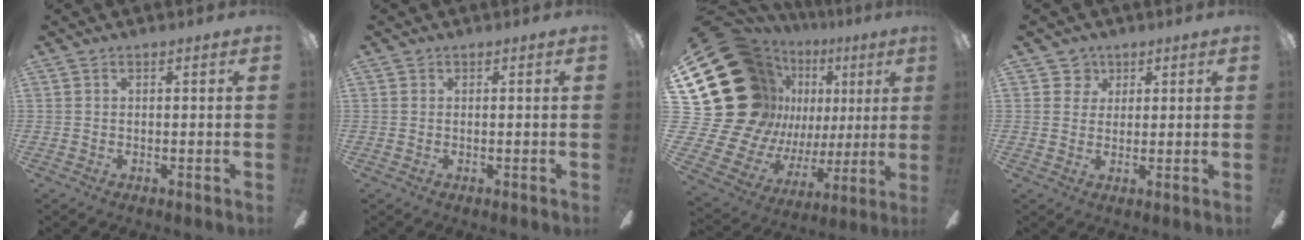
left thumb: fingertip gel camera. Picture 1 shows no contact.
{"total": 0.0}
{"total": 29.4, "force": [8.0, 22.4, 17.2], "torque": [-0.338, -0.087, 0.211]}
{"total": 3.7, "force": [1.9, 3.2, 0.4], "torque": [-0.004, 0.004, 0.031]}